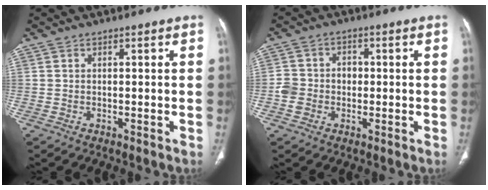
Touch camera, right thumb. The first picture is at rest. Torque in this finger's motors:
{"motor_torque": [0.84, 0.76, 0.11, 0.42, -0.01]}